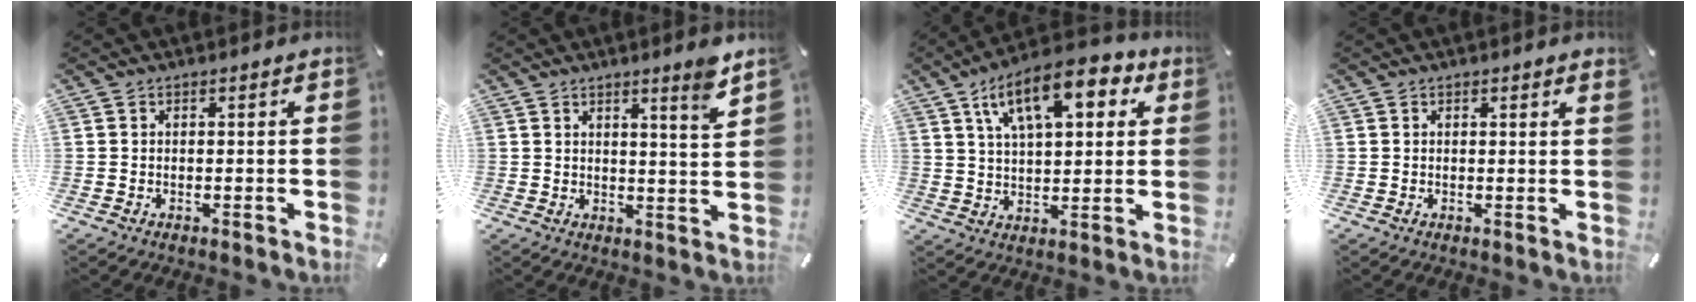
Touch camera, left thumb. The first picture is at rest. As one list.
[{"total": 5.7, "force": [4.4, -0.4, 3.6], "torque": [-0.058, -0.035, 0.070]}, {"total": 15.7, "force": [7.8, 7.2, 11.5], "torque": [-0.184, -0.013, 0.131]}, {"total": 0.7, "force": [0.6, 0.0, 0.4], "torque": [0.001, -0.004, 0.008]}]